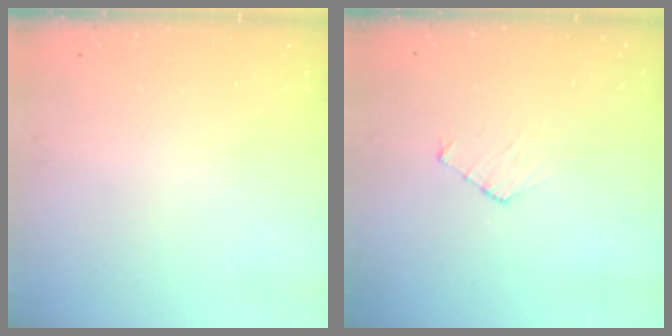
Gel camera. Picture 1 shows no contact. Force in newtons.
{"total": 5.0, "press": 5.0, "slide": 0.5}